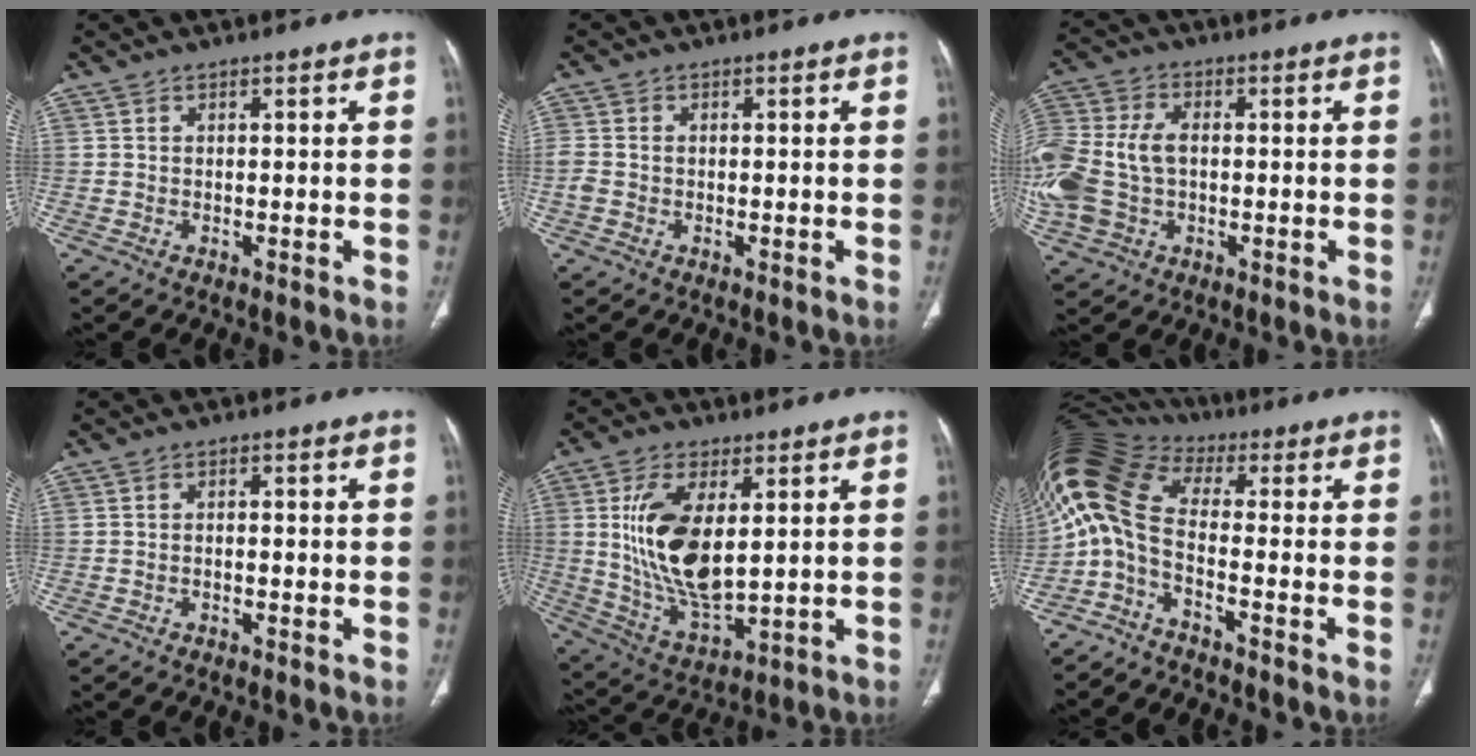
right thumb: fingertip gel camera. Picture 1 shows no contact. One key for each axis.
{"total": 2.6, "fx": -0.6, "fy": 2.1, "fz": 1.4, "tx": -0.039, "ty": 0.003, "tz": -0.013}
{"total": 16.6, "fx": -1.1, "fy": 11.8, "fz": 11.7, "tx": -0.302, "ty": 0.014, "tz": -0.014}
{"total": 0.9, "fx": -0.3, "fy": 0.5, "fz": 0.7, "tx": -0.013, "ty": 0.006, "tz": -0.006}
{"total": 16.0, "fx": 2.9, "fy": 7.7, "fz": 13.7, "tx": -0.261, "ty": -0.023, "tz": 0.069}
{"total": 10.8, "fx": -2.5, "fy": 5.2, "fz": 9.1, "tx": -0.197, "ty": 0.070, "tz": -0.062}